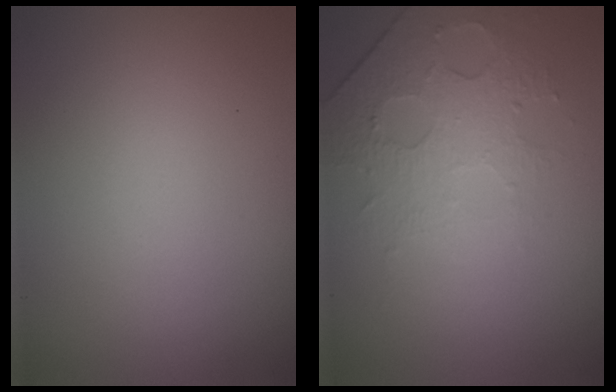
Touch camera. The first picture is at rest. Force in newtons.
{"total": 4.6, "press": 3.0, "slide": 3.4}